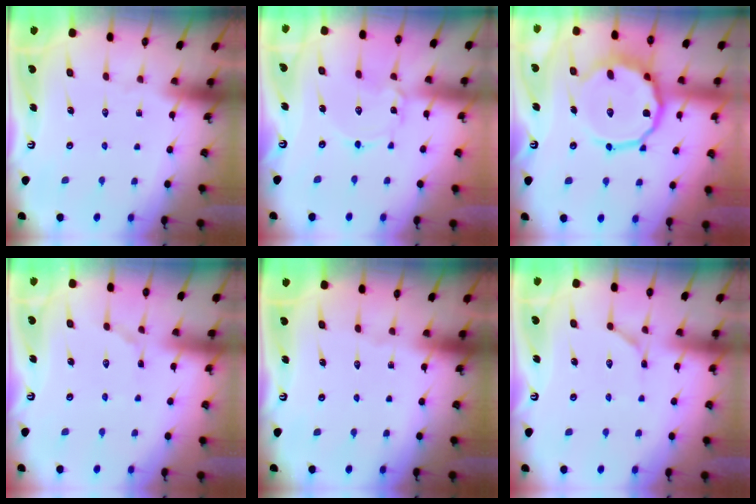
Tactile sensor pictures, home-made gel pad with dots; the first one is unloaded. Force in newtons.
{"total": 1.8, "press": 1.8, "slide": 0.1}
{"total": 14.2, "press": 14.0, "slide": 2.4}
{"total": 2.9, "press": 2.9, "slide": 0.3}
{"total": 0.0}
{"total": 3.9, "press": 3.9, "slide": 0.5}